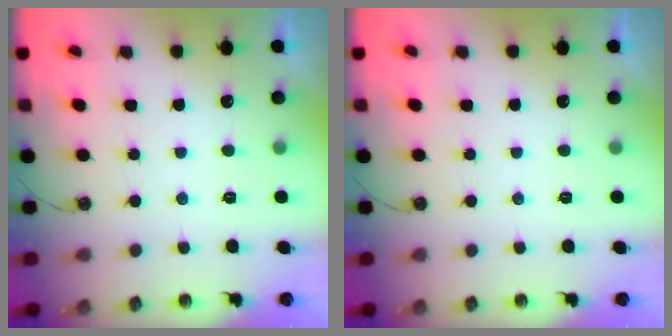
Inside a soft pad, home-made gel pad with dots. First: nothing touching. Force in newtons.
{"total": 0.0}